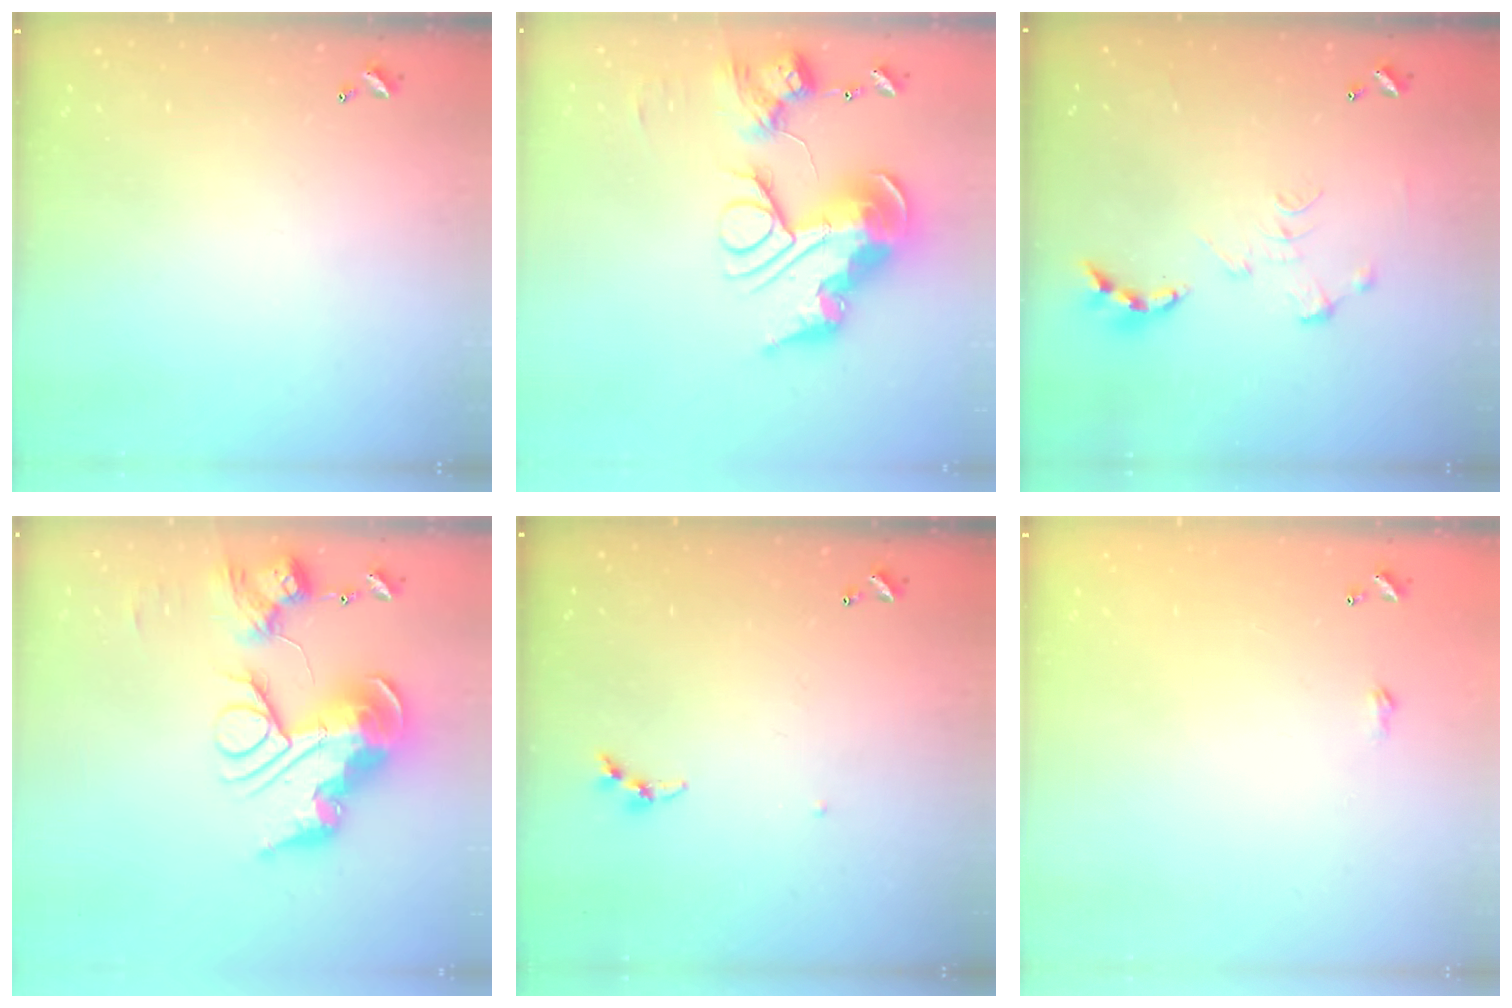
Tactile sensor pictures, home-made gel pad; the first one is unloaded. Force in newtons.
{"total": 0.9, "press": 0.9, "slide": 0.0}
{"total": 0.0}
{"total": 0.7, "press": 0.7, "slide": 0.0}
{"total": 4.0, "press": 3.9, "slide": 0.5}
{"total": 1.8, "press": 1.8, "slide": 0.3}